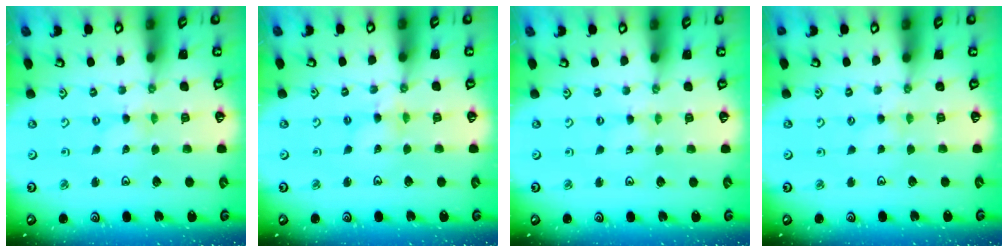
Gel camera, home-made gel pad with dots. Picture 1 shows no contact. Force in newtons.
{"total": 3.3, "press": 3.3, "slide": 0.3}
{"total": 0.0}
{"total": 1.7, "press": 1.6, "slide": 0.3}